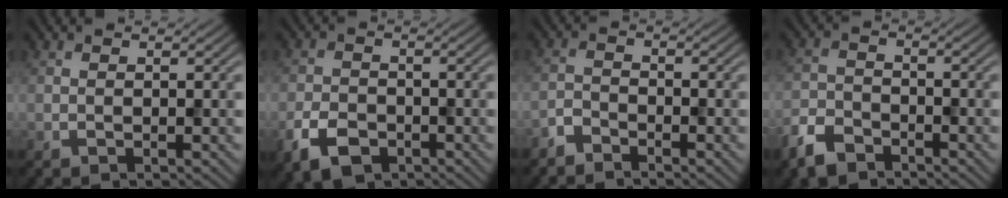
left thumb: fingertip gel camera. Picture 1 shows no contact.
{"total": 5.2, "force": [-2.9, 3.3, 2.8], "torque": [-0.064, -0.009, -0.062]}
{"total": 2.5, "force": [-2.4, 0.6, 0.6], "torque": [-0.013, -0.003, -0.058]}
{"total": 4.9, "force": [-3.9, 2.3, 1.9], "torque": [-0.043, -0.007, -0.090]}